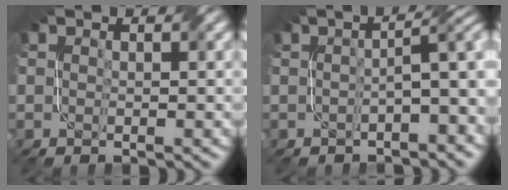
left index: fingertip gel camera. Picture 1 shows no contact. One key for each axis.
{"total": 5.0, "fx": -0.9, "fy": 1.3, "fz": 4.7, "tx": -0.060, "ty": 0.014, "tz": -0.017}